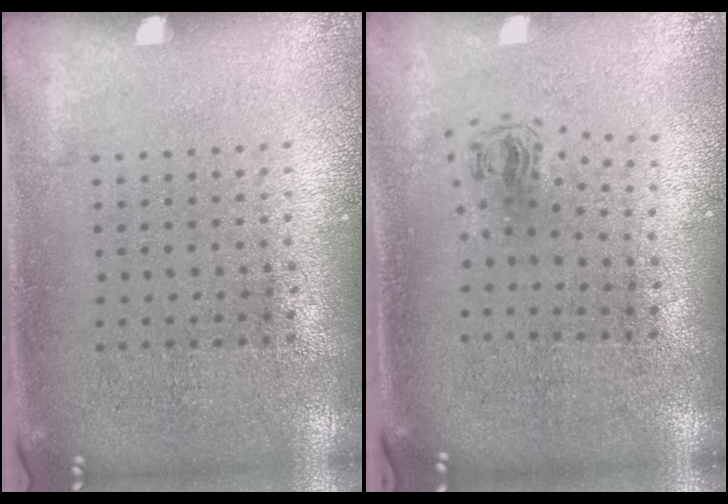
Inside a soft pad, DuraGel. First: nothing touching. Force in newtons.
{"total": 0.7, "press": 0.4, "slide": 0.6}